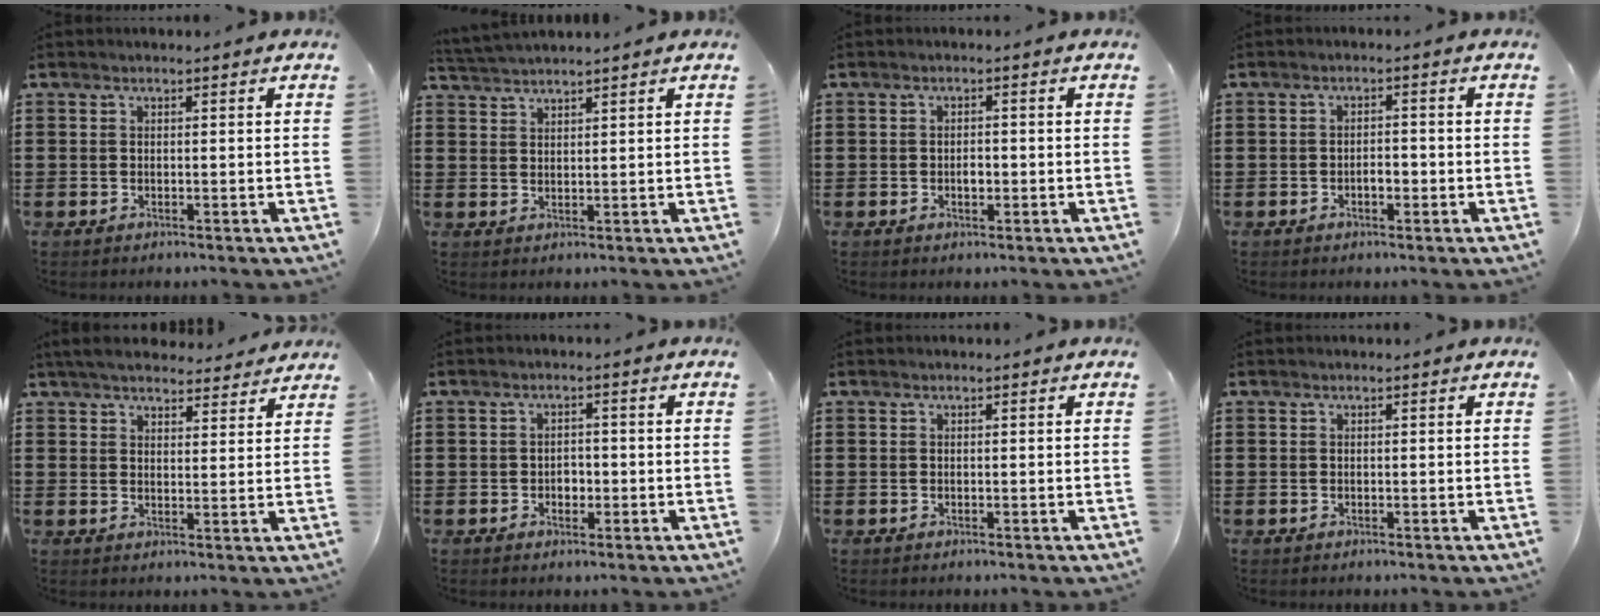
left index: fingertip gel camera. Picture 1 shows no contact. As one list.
[{"total": 2.3, "force": [2.3, -0.2, 0.0], "torque": [-0.007, -0.001, 0.045]}, {"total": 1.4, "force": [-0.2, 0.8, 1.2], "torque": [-0.023, 0.002, -0.004]}, {"total": 2.0, "force": [-0.7, 0.9, 1.6], "torque": [-0.034, 0.004, -0.015]}, {"total": 4.9, "force": [4.6, 0.8, 1.3], "torque": [-0.042, -0.015, 0.084]}, {"total": 1.8, "force": [-0.4, 1.3, 1.1], "torque": [-0.024, 0.004, -0.011]}, {"total": 0.0}, {"total": 0.0}]